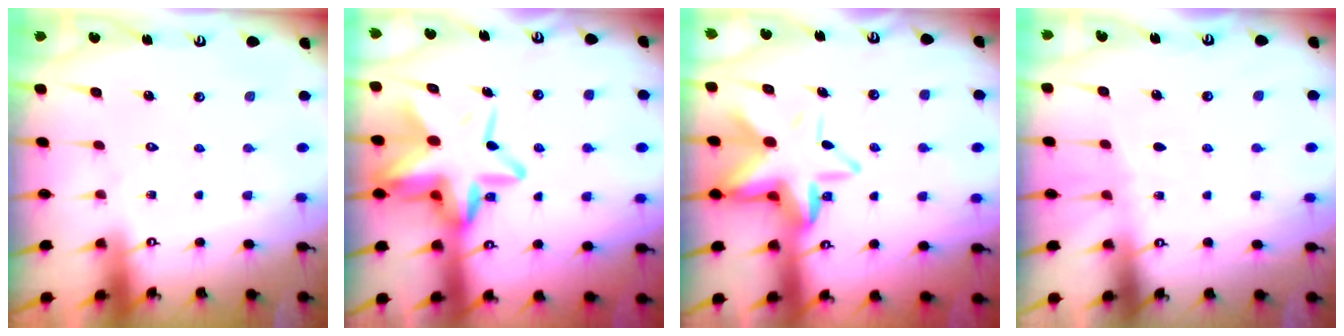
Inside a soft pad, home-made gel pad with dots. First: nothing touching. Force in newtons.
{"total": 17.2, "press": 16.9, "slide": 3.0}
{"total": 12.2, "press": 11.9, "slide": 2.7}
{"total": 3.6, "press": 3.5, "slide": 0.4}